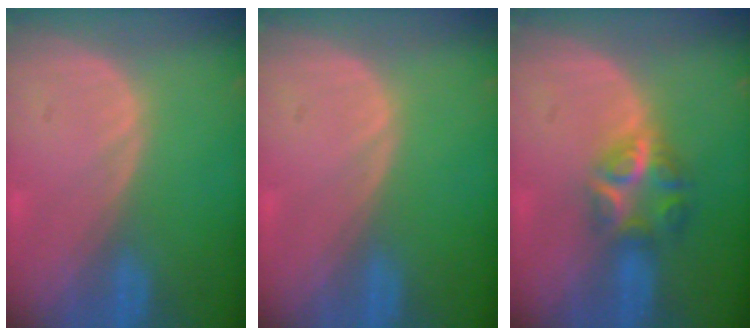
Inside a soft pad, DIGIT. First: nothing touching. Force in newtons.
{"total": 0.0}
{"total": 6.1, "press": 5.5, "slide": 2.7}